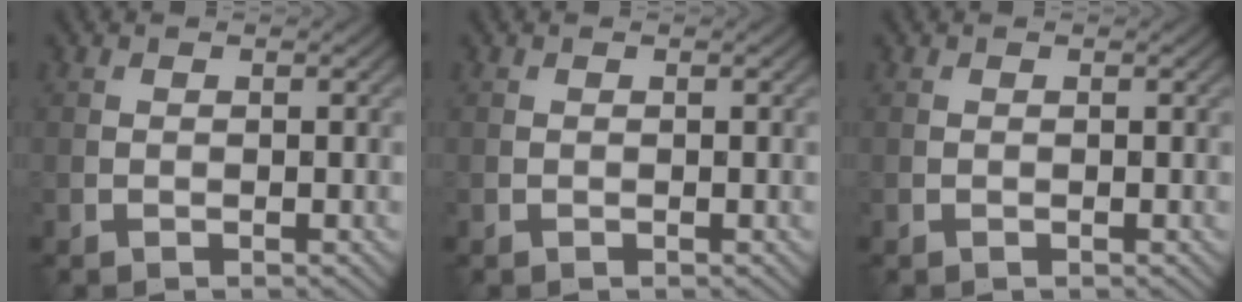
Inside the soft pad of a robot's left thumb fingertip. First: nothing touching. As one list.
[{"total": 0.0}, {"total": 0.0}]